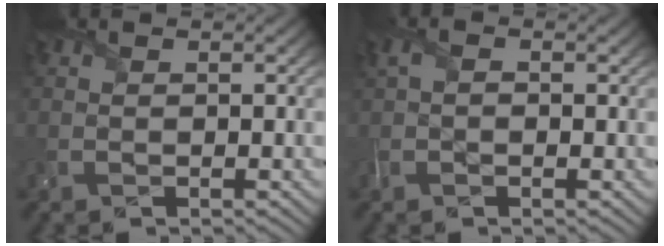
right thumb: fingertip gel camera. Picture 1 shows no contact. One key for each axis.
{"total": 2.1, "fx": 0.2, "fy": 1.3, "fz": 1.7, "tx": -0.043, "ty": 0.005, "tz": 0.000}